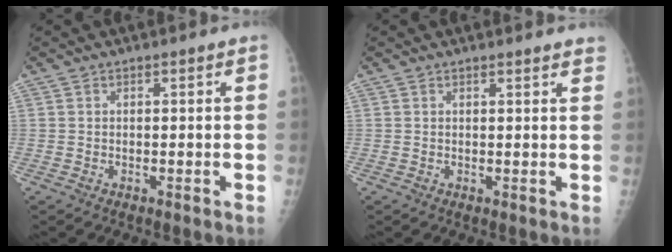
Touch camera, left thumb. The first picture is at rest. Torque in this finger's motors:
{"motor_torque": [-0.16, 0.01, 0.10, 0.02, 0.01]}